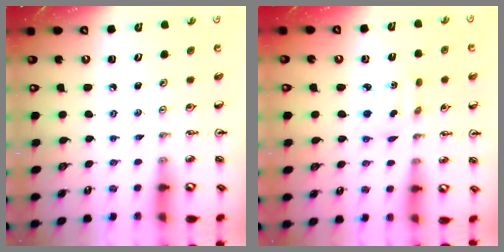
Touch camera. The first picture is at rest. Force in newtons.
{"total": 2.3, "press": 2.3, "slide": 0.2}